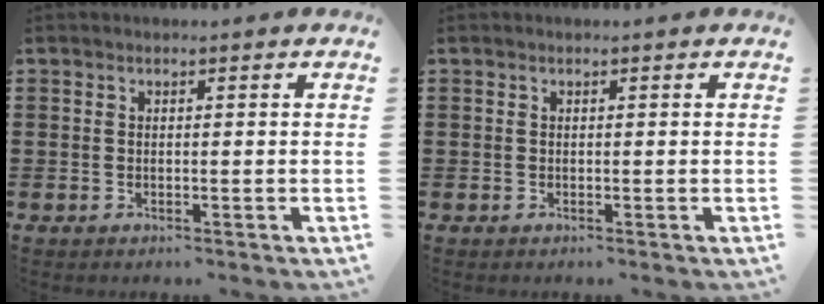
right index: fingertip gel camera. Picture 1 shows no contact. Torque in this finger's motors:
{"motor_torque": [0.00, 0.00, 0.00, 0.00]}